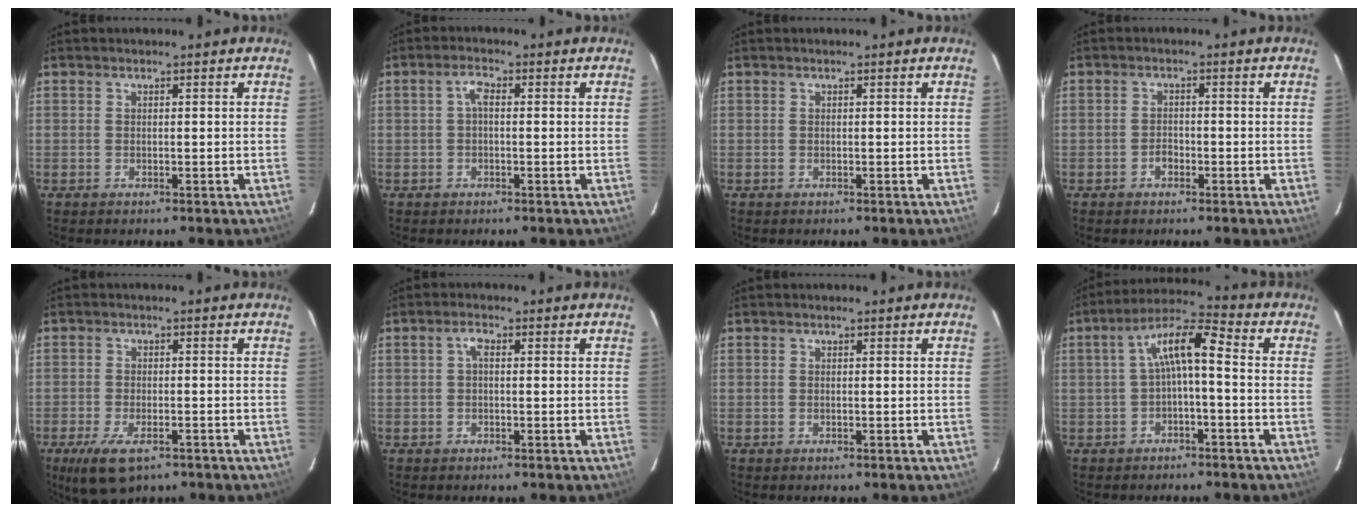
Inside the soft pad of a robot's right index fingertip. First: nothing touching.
{"total": 2.1, "force": [0.0, 0.9, 1.9], "torque": [-0.040, 0.009, -0.001]}
{"total": 0.0}
{"total": 1.7, "force": [-1.0, 1.2, 0.7], "torque": [-0.015, 0.003, -0.016]}
{"total": 8.0, "force": [-4.8, 3.4, 5.3], "torque": [-0.124, -0.026, -0.081]}
{"total": 1.6, "force": [0.1, 0.8, 1.4], "torque": [-0.030, 0.008, 0.000]}
{"total": 0.0}
{"total": 7.4, "force": [-0.8, 1.8, 7.1], "torque": [-0.146, 0.024, -0.016]}